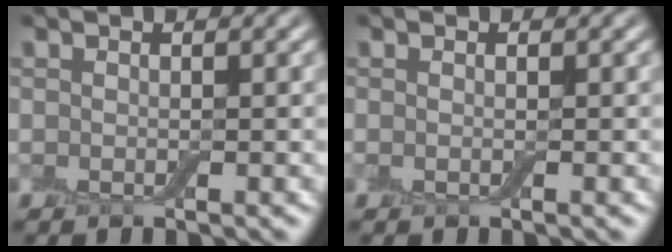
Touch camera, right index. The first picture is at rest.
{"total": 0.6, "force": [0.0, 0.1, 0.6], "torque": [-0.013, -0.002, -0.002]}